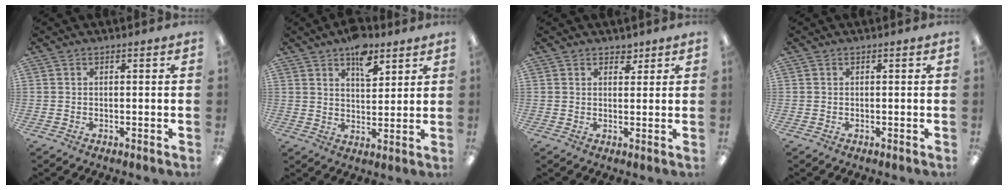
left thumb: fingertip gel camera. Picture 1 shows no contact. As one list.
[{"total": 9.0, "force": [5.9, 4.4, 5.1], "torque": [-0.061, -0.031, 0.098]}, {"total": 2.7, "force": [2.2, 1.6, 0.6], "torque": [0.002, -0.008, 0.037]}, {"total": 0.0}]